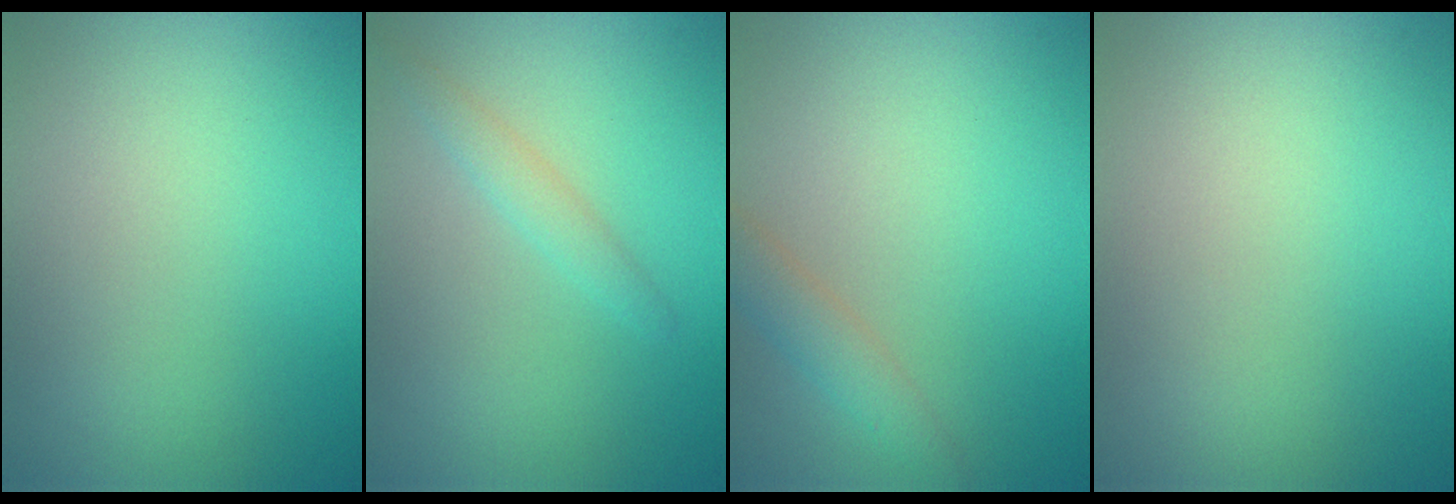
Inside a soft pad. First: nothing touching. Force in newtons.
{"total": 1.5, "press": 1.5, "slide": 0.1}
{"total": 2.1, "press": 2.1, "slide": 0.2}
{"total": 0.0}